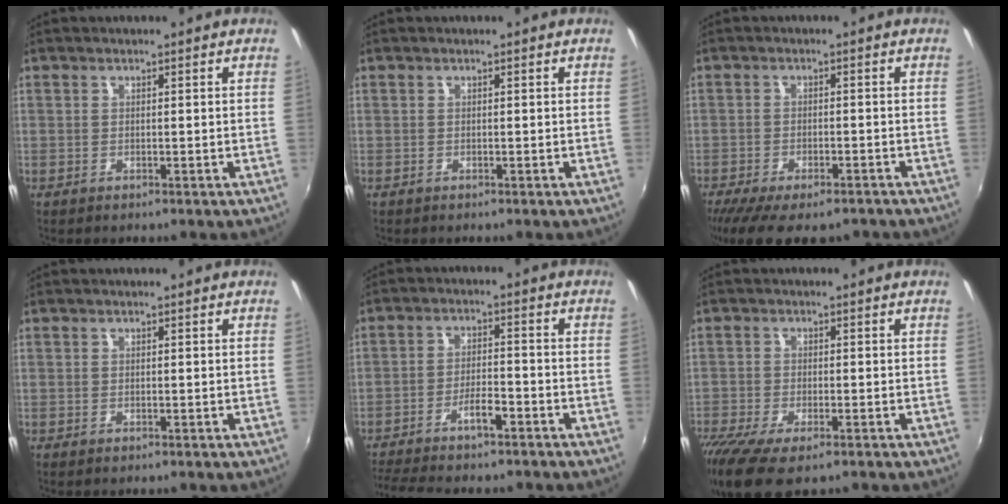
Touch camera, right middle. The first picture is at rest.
{"total": 0.0}
{"total": 12.5, "force": [-9.5, 4.1, 6.9], "torque": [-0.149, -0.046, -0.149]}
{"total": 0.0}
{"total": 8.6, "force": [-7.0, 1.4, 4.7], "torque": [-0.105, 0.000, -0.120]}
{"total": 11.4, "force": [-7.4, 3.8, 7.8], "torque": [-0.182, -0.054, -0.132]}